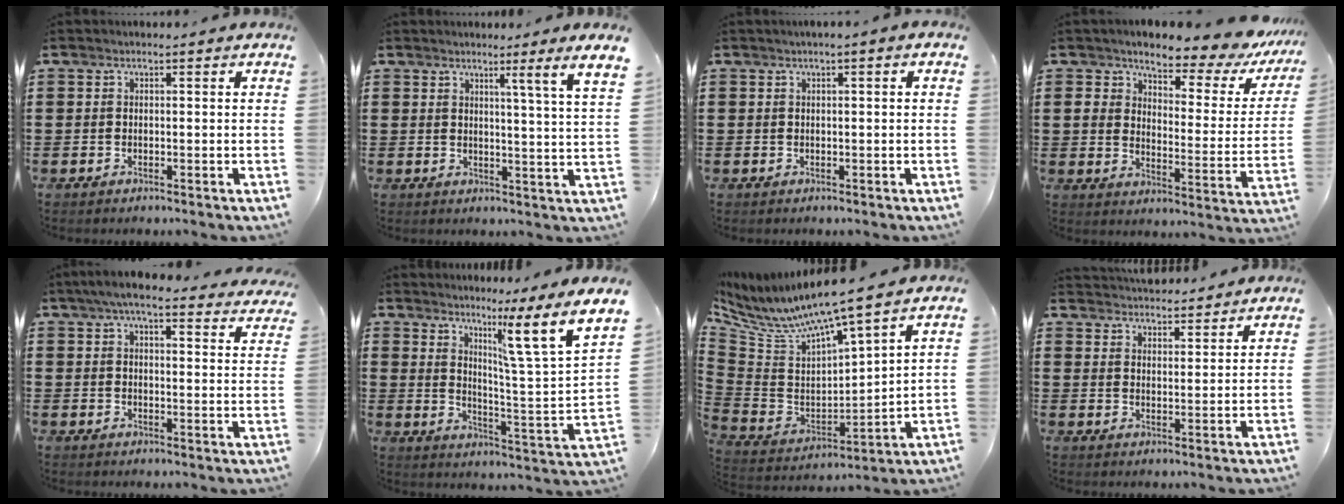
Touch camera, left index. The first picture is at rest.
{"total": 3.8, "force": [2.5, -2.1, 1.9], "torque": [-0.028, -0.036, 0.031]}
{"total": 0.6, "force": [-0.1, 0.2, 0.5], "torque": [-0.011, 0.000, -0.002]}
{"total": 7.0, "force": [5.9, 1.6, 3.4], "torque": [-0.089, -0.036, 0.097]}
{"total": 6.1, "force": [5.4, 0.9, 2.7], "torque": [-0.069, -0.013, 0.099]}
{"total": 10.1, "force": [6.2, -1.0, 7.9], "torque": [-0.131, -0.059, 0.082]}
{"total": 7.3, "force": [5.8, 0.0, 4.4], "torque": [-0.112, -0.053, 0.093]}
{"total": 3.9, "force": [3.9, 0.0, -0.2], "torque": [-0.010, -0.018, 0.071]}